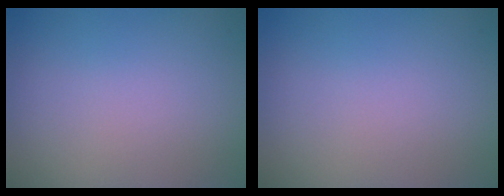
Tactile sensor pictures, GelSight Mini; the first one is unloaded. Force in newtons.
{"total": 0.0}